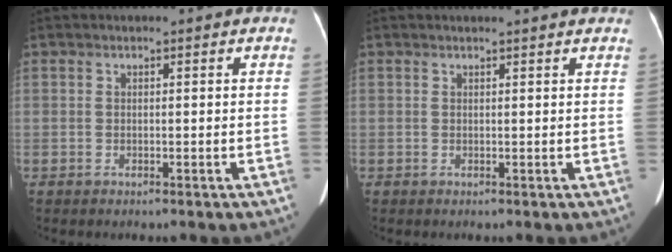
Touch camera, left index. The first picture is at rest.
{"total": 3.2, "force": [3.0, 0.0, 0.8], "torque": [-0.015, 0.014, 0.025]}